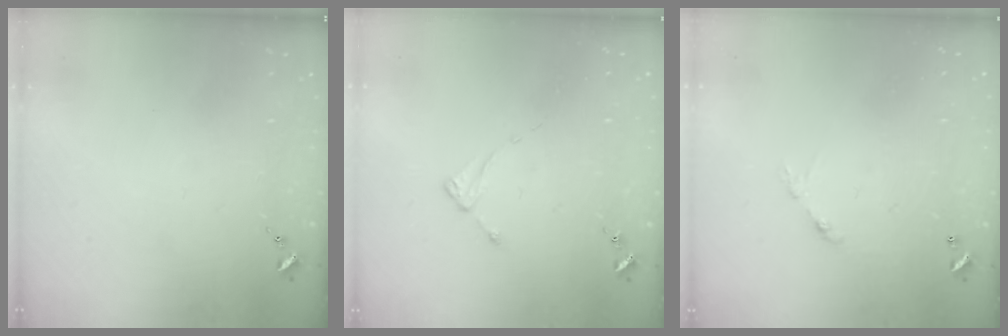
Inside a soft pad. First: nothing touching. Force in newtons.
{"total": 2.0, "press": 2.0, "slide": 0.3}
{"total": 5.5, "press": 5.5, "slide": 0.4}